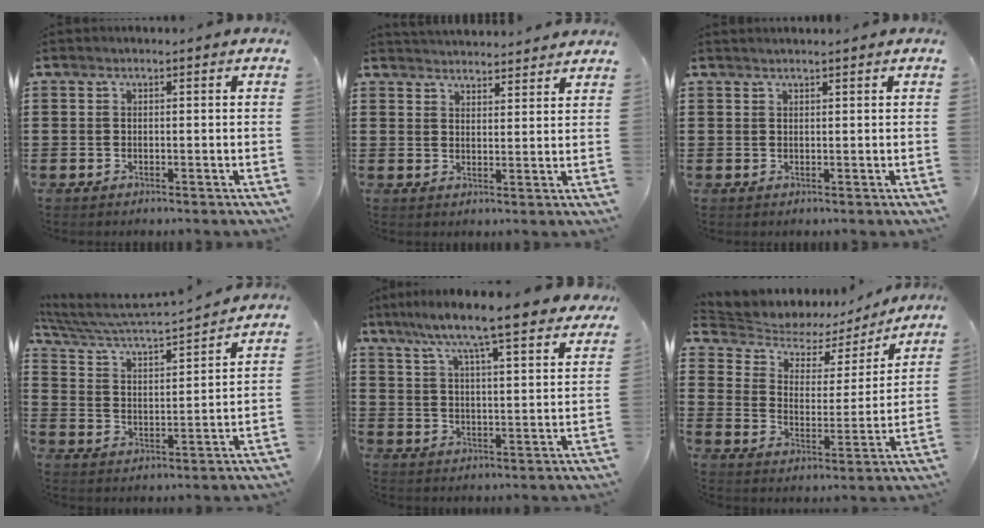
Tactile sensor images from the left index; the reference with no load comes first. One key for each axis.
{"total": 3.2, "fx": 3.2, "fy": 0.0, "fz": -0.2, "tx": -0.005, "ty": -0.012, "tz": 0.060}
{"total": 0.8, "fx": 0.8, "fy": -0.1, "fz": 0.2, "tx": -0.005, "ty": -0.002, "tz": 0.016}
{"total": 5.0, "fx": 4.7, "fy": 0.2, "fz": 1.6, "tx": -0.056, "ty": -0.036, "tz": 0.072}
{"total": 8.7, "fx": 7.4, "fy": 0.0, "fz": 4.5, "tx": -0.117, "ty": -0.039, "tz": 0.123}
{"total": 4.6, "fx": 3.5, "fy": 2.7, "fz": 1.3, "tx": -0.052, "ty": -0.022, "tz": 0.054}